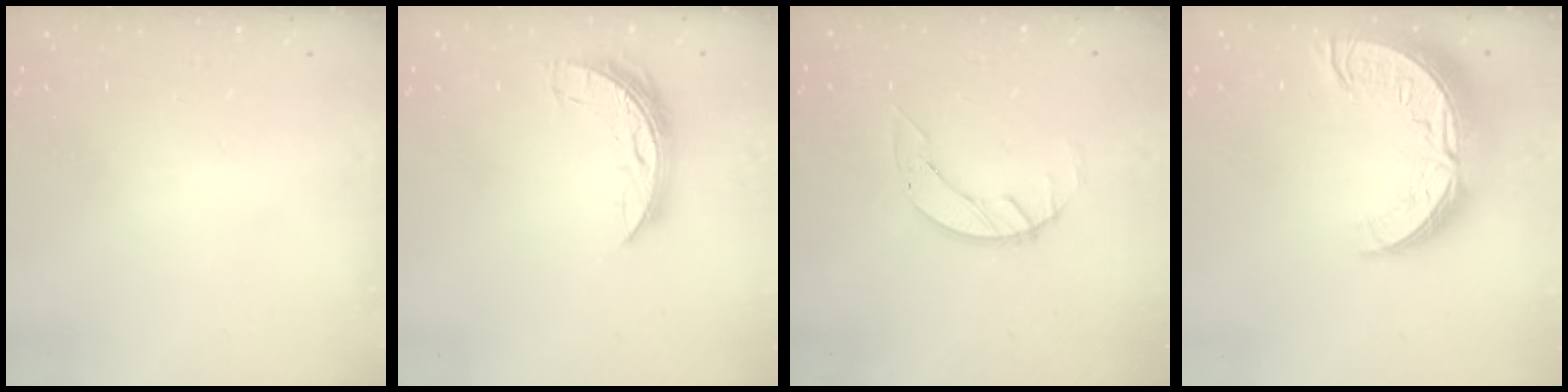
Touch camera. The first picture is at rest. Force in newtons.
{"total": 7.2, "press": 7.2, "slide": 0.3}
{"total": 2.7, "press": 2.7, "slide": 0.3}
{"total": 17.2, "press": 17.1, "slide": 1.4}